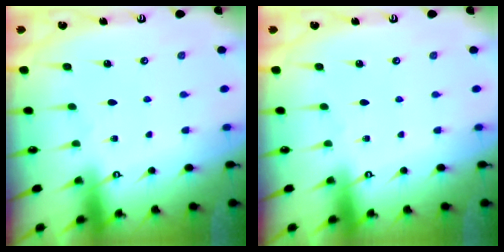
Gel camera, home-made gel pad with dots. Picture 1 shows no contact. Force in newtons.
{"total": 0.0}